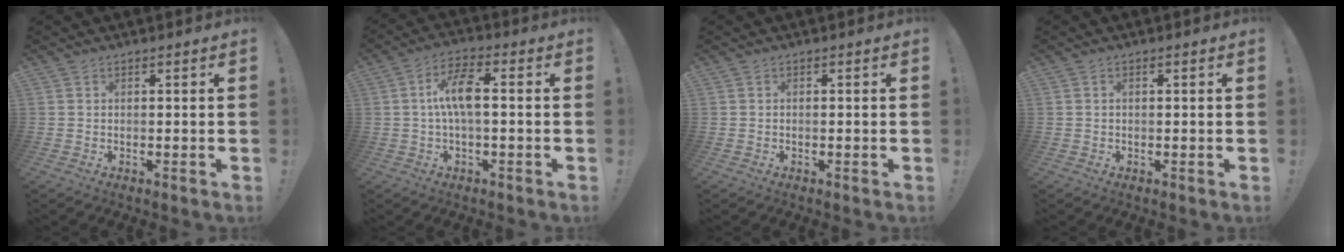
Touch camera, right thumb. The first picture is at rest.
{"total": 9.2, "force": [0.5, 3.3, 8.6], "torque": [-0.166, 0.010, 0.007]}
{"total": 0.0}
{"total": 0.7, "force": [-0.1, 0.3, 0.7], "torque": [-0.013, 0.003, -0.001]}